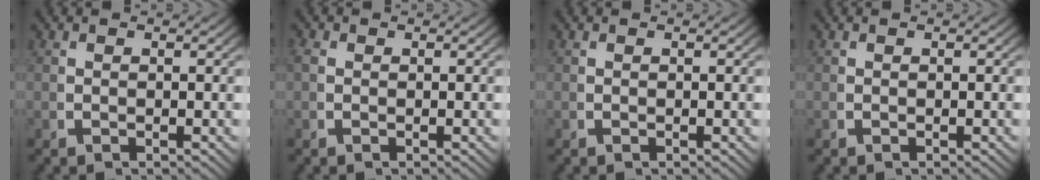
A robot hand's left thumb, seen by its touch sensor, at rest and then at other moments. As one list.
[{"total": 0.6, "force": [0.1, 0.5, 0.3], "torque": [-0.012, -0.006, 0.006]}, {"total": 0.0}, {"total": 0.0}]